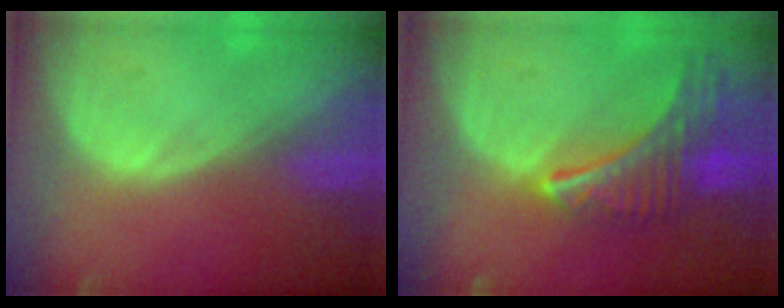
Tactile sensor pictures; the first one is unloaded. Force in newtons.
{"total": 9.0, "press": 7.9, "slide": 4.3}